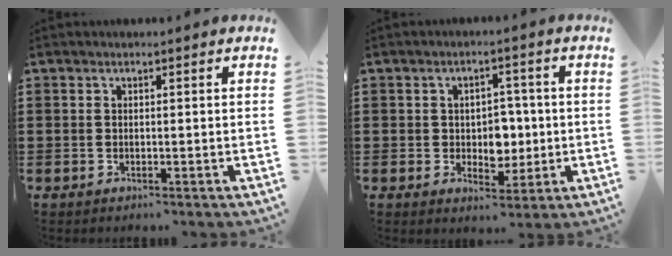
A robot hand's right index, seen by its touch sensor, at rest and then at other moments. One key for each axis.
{"total": 4.4, "fx": 0.2, "fy": 3.8, "fz": 2.1, "tx": -0.030, "ty": 0.004, "tz": -0.004}